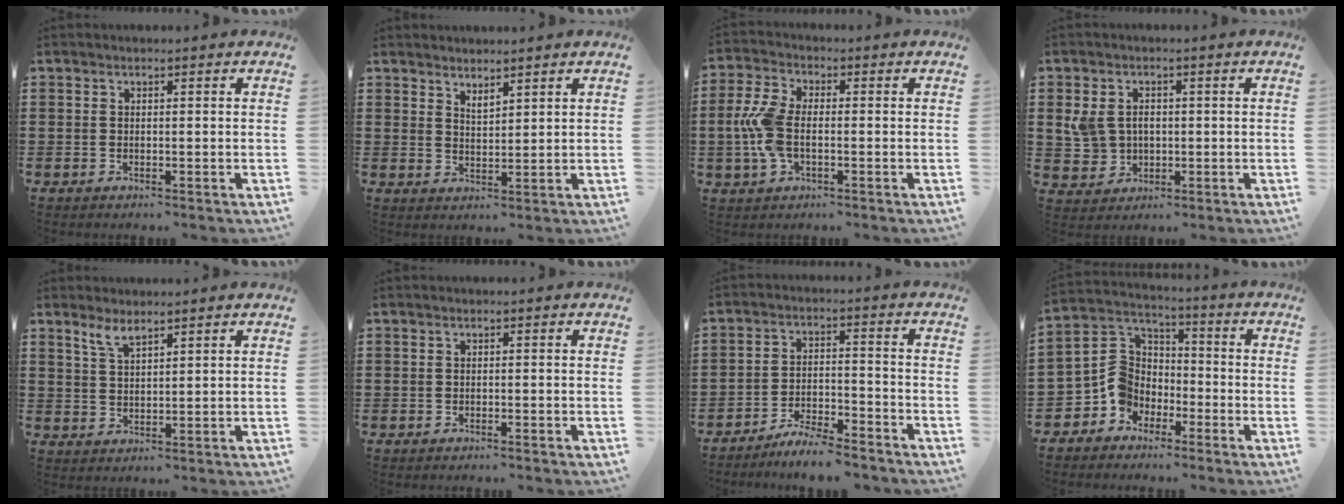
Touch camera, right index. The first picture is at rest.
{"total": 2.1, "force": [2.1, 0.2, -0.1], "torque": [-0.002, 0.002, 0.040]}
{"total": 7.4, "force": [-0.8, 4.0, 6.2], "torque": [-0.161, -0.007, -0.024]}
{"total": 4.6, "force": [0.8, 4.0, 2.2], "torque": [-0.066, 0.013, 0.011]}
{"total": 3.0, "force": [2.3, 0.9, 1.8], "torque": [-0.041, 0.004, 0.043]}
{"total": 0.6, "force": [-0.6, -0.1, 0.1], "torque": [-0.004, -0.003, -0.012]}
{"total": 5.5, "force": [-5.4, 0.1, 1.3], "torque": [-0.032, 0.001, -0.107]}
{"total": 7.4, "force": [-3.0, 6.4, 2.1], "torque": [-0.085, 0.006, -0.066]}